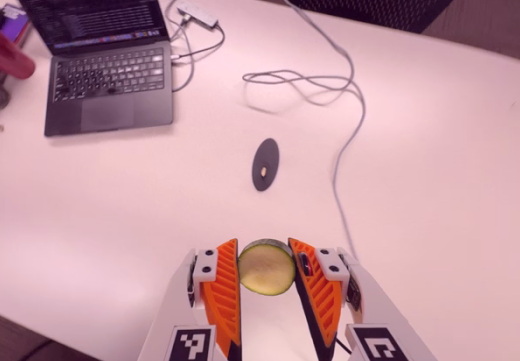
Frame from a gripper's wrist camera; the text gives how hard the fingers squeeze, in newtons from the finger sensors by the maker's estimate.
{"total": 9.3, "left": 9.3, "right": 9.3}